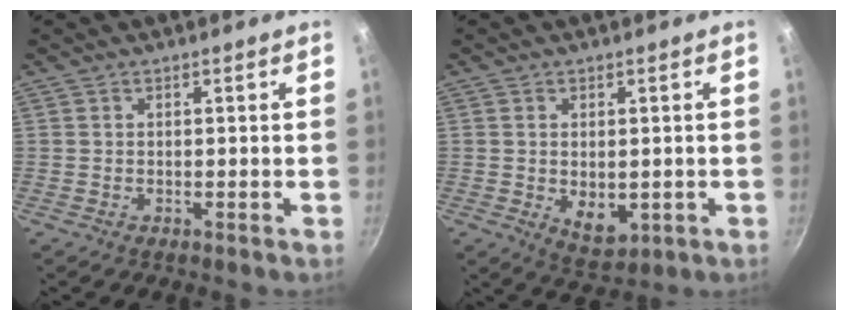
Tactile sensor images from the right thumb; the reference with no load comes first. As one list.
[{"total": 6.6, "force": [-0.8, 4.1, 5.1], "torque": [-0.069, -0.010, 0.002]}]